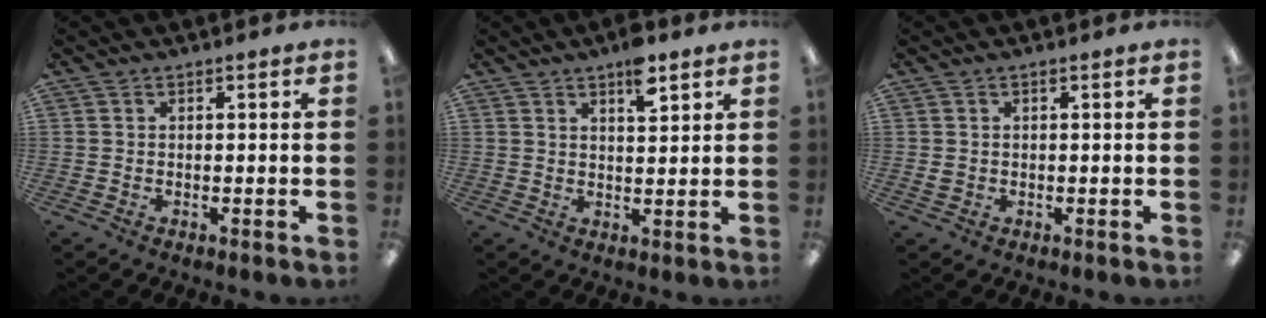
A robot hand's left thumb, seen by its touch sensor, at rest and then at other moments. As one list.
[{"total": 6.5, "force": [4.4, 2.4, 4.2], "torque": [-0.053, -0.024, 0.070]}, {"total": 1.1, "force": [0.1, 0.9, 0.6], "torque": [-0.012, 0.005, 0.001]}]